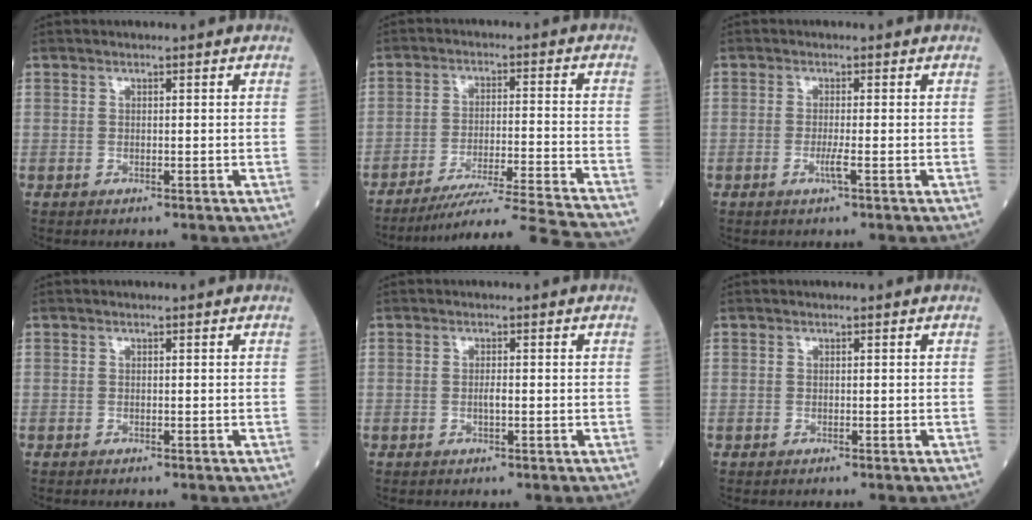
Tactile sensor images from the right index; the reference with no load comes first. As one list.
[{"total": 19.3, "force": [-17.8, -2.6, 7.0], "torque": [-0.076, -0.039, -0.256]}, {"total": 1.8, "force": [-0.7, -0.3, 1.6], "torque": [-0.034, -0.003, -0.015]}, {"total": 0.0}, {"total": 1.1, "force": [-0.2, 0.1, 1.1], "torque": [-0.023, 0.000, -0.004]}, {"total": 0.7, "force": [0.7, 0.1, -0.1], "torque": [0.002, 0.001, 0.006]}]